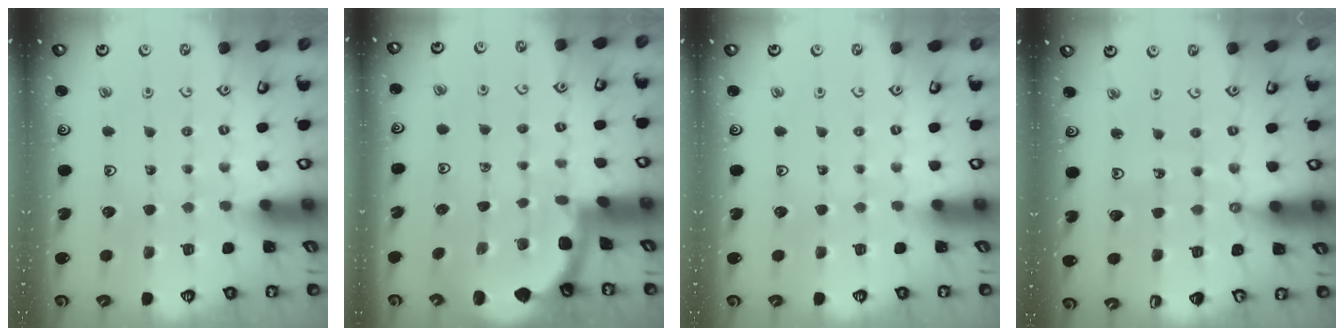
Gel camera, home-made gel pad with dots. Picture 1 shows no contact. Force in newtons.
{"total": 1.7, "press": 1.7, "slide": 0.0}
{"total": 0.0}
{"total": 4.2, "press": 4.2, "slide": 0.4}